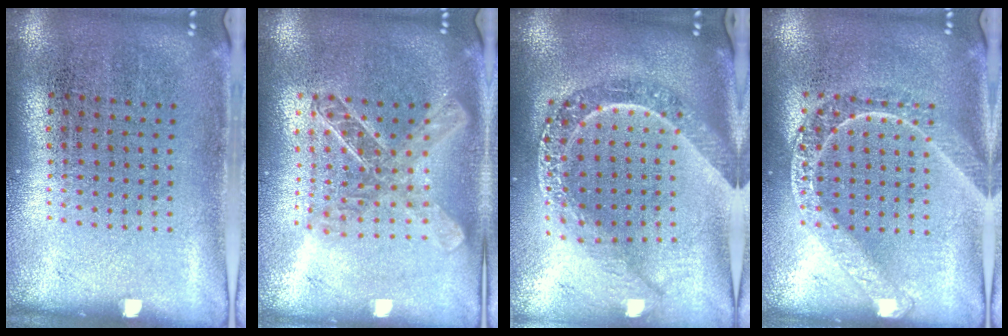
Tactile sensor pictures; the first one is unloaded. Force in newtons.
{"total": 1.9, "press": 1.6, "slide": 1.0}
{"total": 2.5, "press": 2.1, "slide": 1.4}
{"total": 1.6, "press": 1.6, "slide": 0.2}